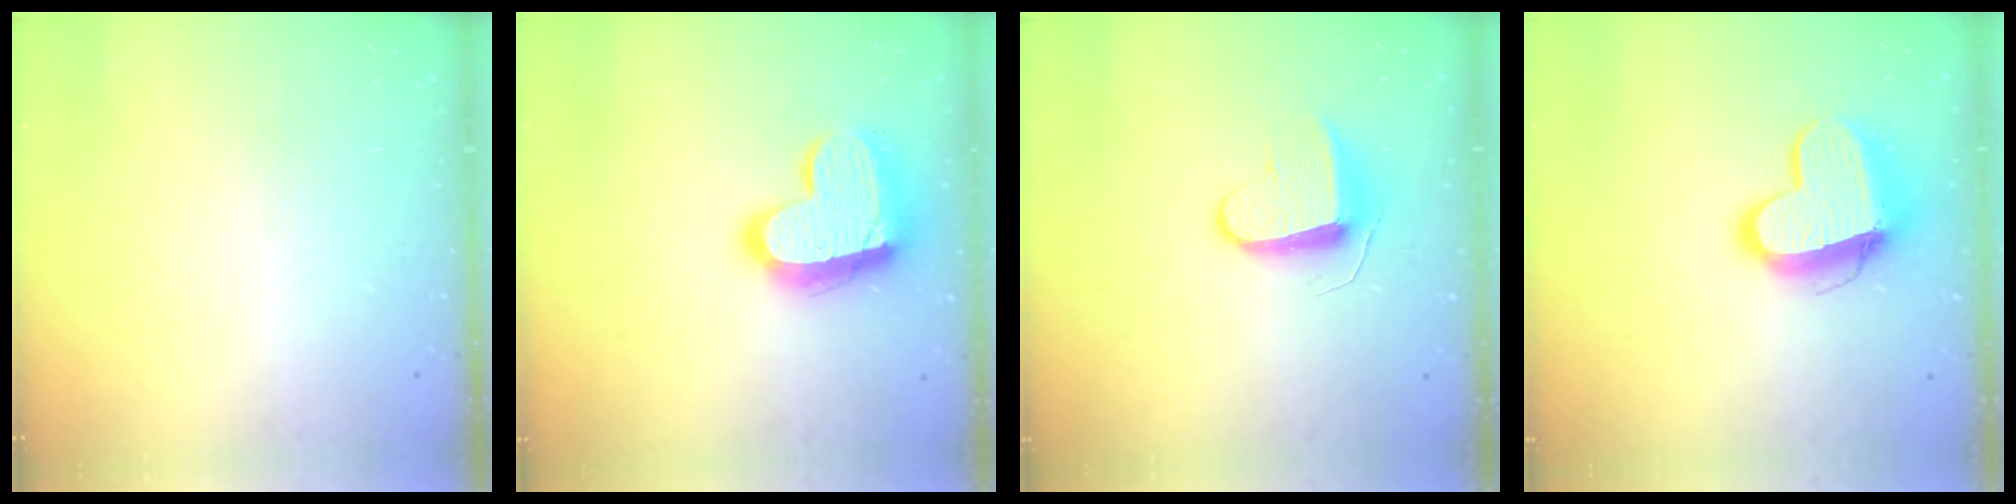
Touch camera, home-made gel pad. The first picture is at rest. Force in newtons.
{"total": 17.2, "press": 17.2, "slide": 1.3}
{"total": 9.1, "press": 9.1, "slide": 0.0}
{"total": 13.5, "press": 13.5, "slide": 1.1}